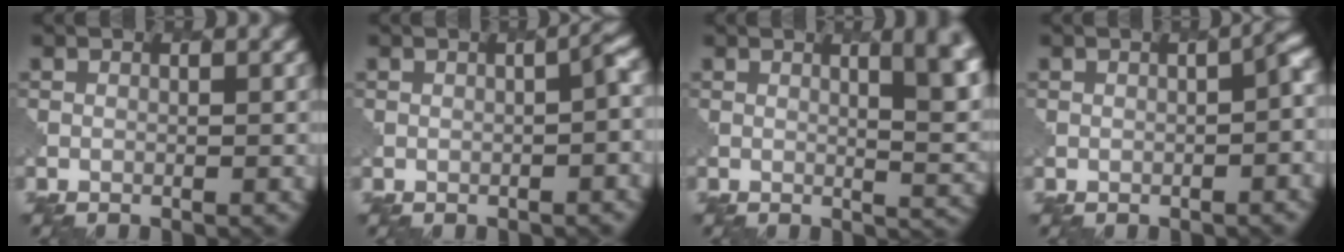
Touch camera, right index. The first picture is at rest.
{"total": 1.7, "force": [-0.5, 0.7, 1.5], "torque": [-0.018, 0.003, -0.008]}
{"total": 6.5, "force": [2.2, 2.6, 5.5], "torque": [-0.033, 0.004, 0.026]}
{"total": 2.1, "force": [-0.5, 1.2, 1.7], "torque": [-0.017, 0.004, -0.010]}